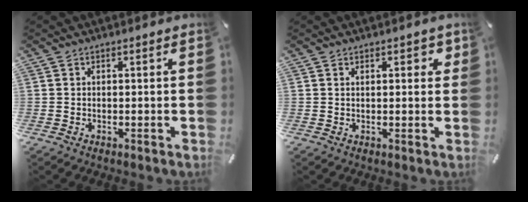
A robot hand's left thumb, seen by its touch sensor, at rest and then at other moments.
{"total": 2.1, "force": [1.1, 0.9, 1.5], "torque": [-0.016, -0.003, 0.015]}